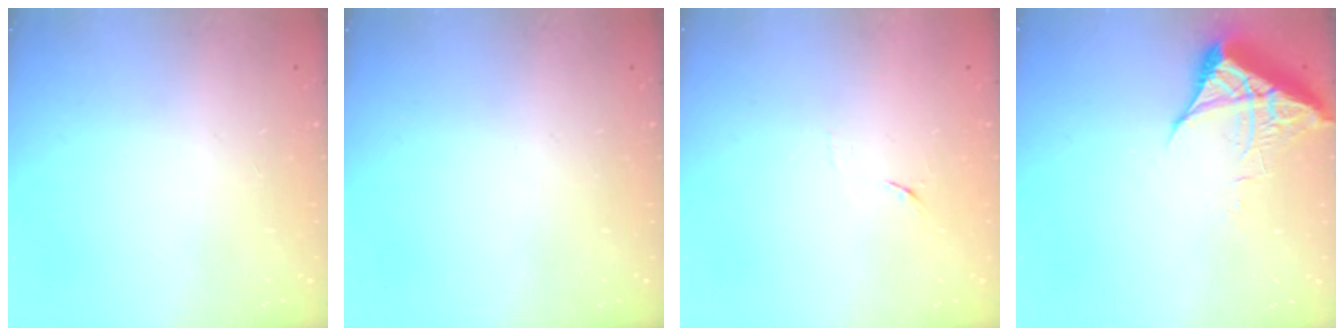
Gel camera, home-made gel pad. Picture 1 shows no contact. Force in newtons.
{"total": 0.0}
{"total": 4.5, "press": 4.4, "slide": 0.9}
{"total": 6.1, "press": 6.1, "slide": 0.7}